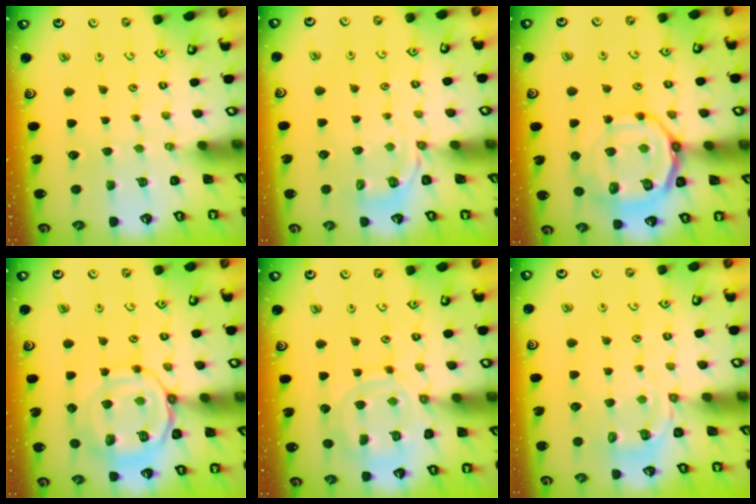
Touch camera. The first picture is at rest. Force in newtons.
{"total": 2.8, "press": 2.1, "slide": 1.8}
{"total": 16.0, "press": 15.9, "slide": 2.0}
{"total": 13.1, "press": 13.0, "slide": 1.2}
{"total": 11.8, "press": 11.8, "slide": 1.1}
{"total": 5.0, "press": 4.6, "slide": 2.0}